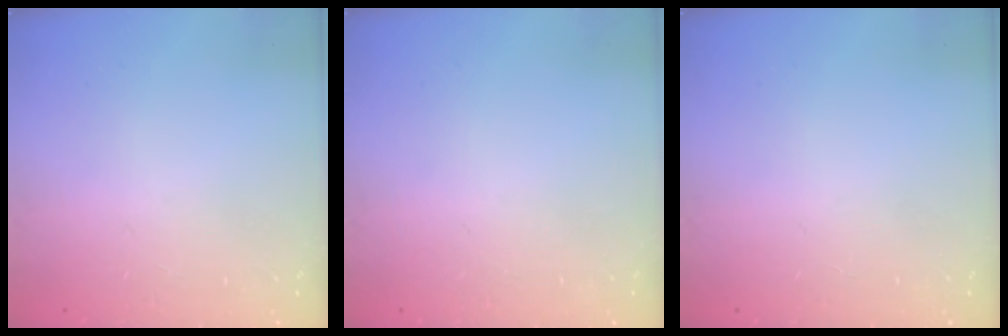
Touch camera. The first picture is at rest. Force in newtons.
{"total": 0.0}
{"total": 0.0}